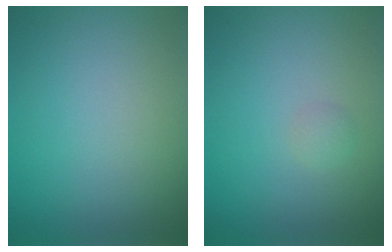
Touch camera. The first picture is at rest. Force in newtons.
{"total": 0.7, "press": 0.7, "slide": 0.0}